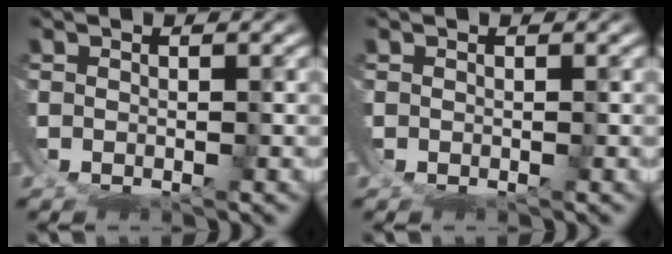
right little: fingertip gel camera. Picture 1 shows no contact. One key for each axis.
{"total": 0.0}